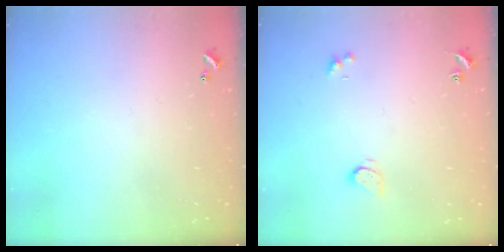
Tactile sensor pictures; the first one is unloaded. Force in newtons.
{"total": 1.5, "press": 1.4, "slide": 0.4}